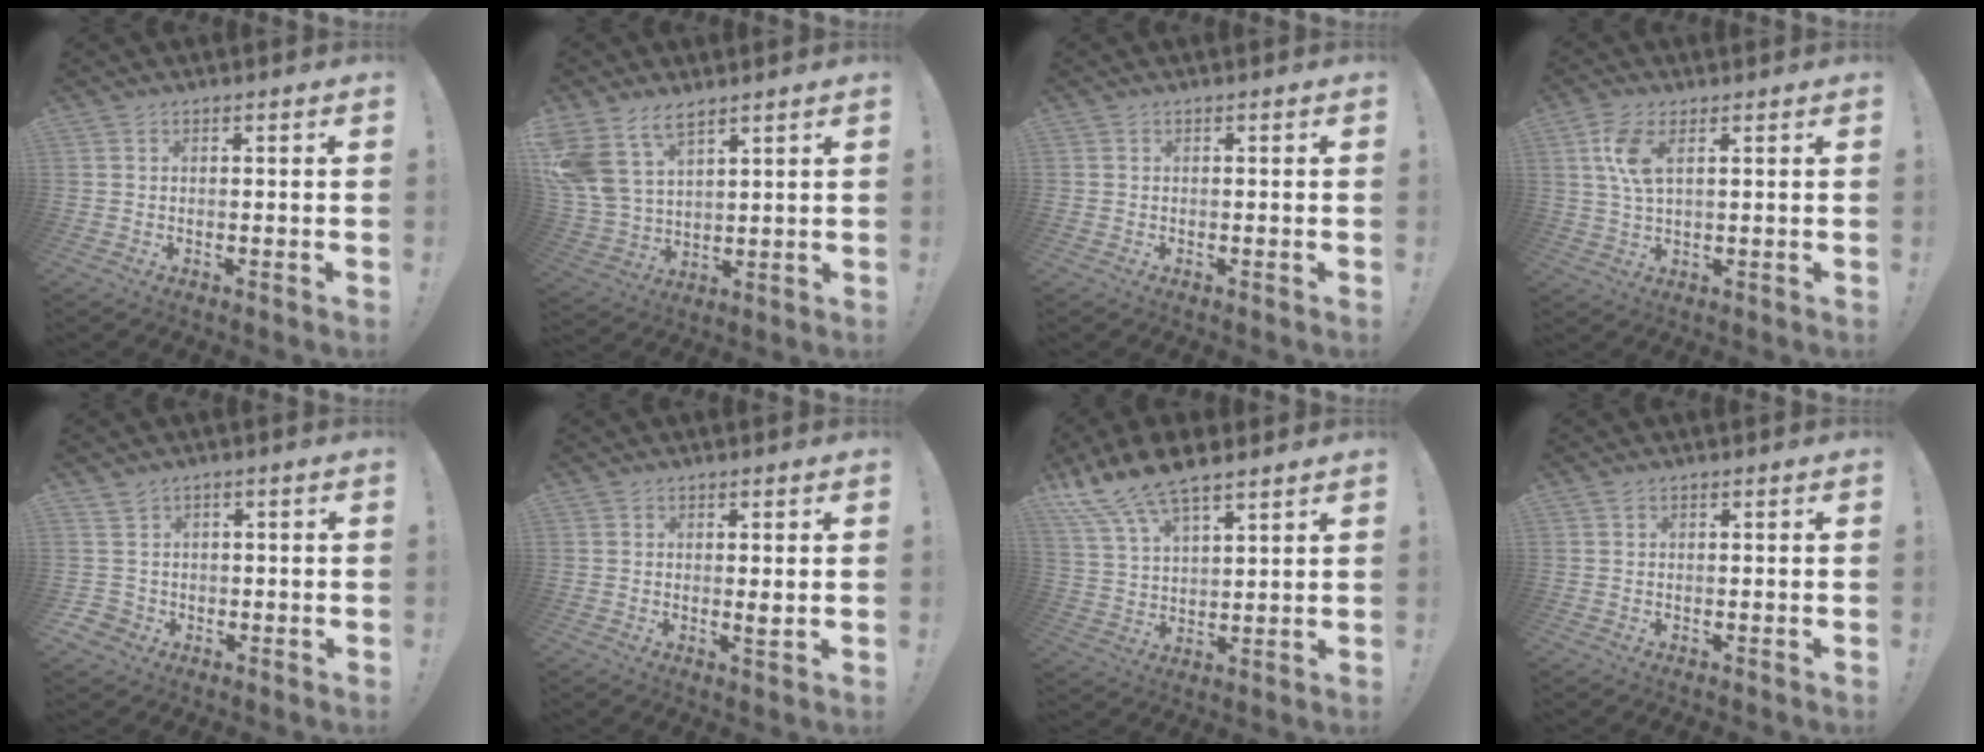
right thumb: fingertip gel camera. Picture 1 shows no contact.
{"total": 12.0, "force": [8.2, 6.4, 5.9], "torque": [-0.141, -0.041, 0.162]}
{"total": 0.0}
{"total": 7.9, "force": [2.8, 3.3, 6.7], "torque": [-0.140, -0.001, 0.050]}
{"total": 4.1, "force": [1.0, 3.9, 0.8], "torque": [-0.020, 0.004, 0.024]}
{"total": 2.3, "force": [0.4, 0.3, 2.2], "torque": [-0.022, -0.010, 0.004]}
{"total": 11.9, "force": [9.7, 3.9, 5.6], "torque": [-0.120, -0.051, 0.182]}
{"total": 0.0}